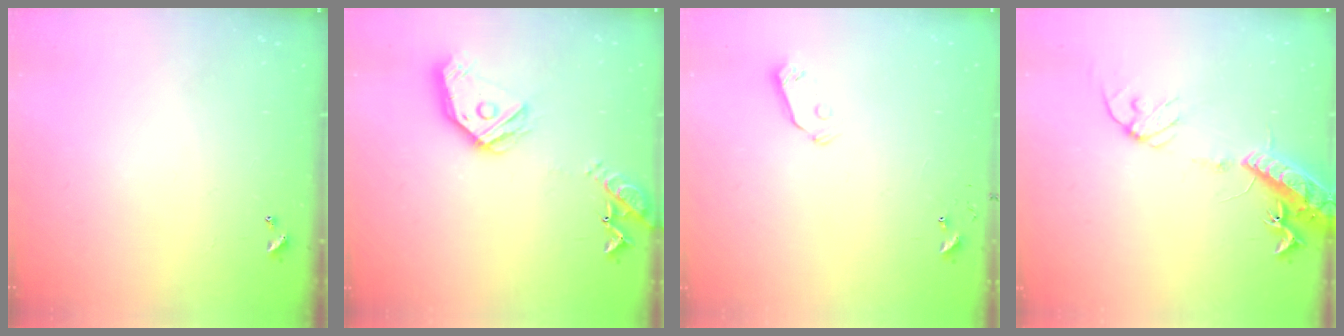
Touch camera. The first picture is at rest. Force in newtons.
{"total": 17.4, "press": 17.3, "slide": 2.0}
{"total": 5.9, "press": 5.8, "slide": 1.0}
{"total": 16.1, "press": 15.7, "slide": 3.6}